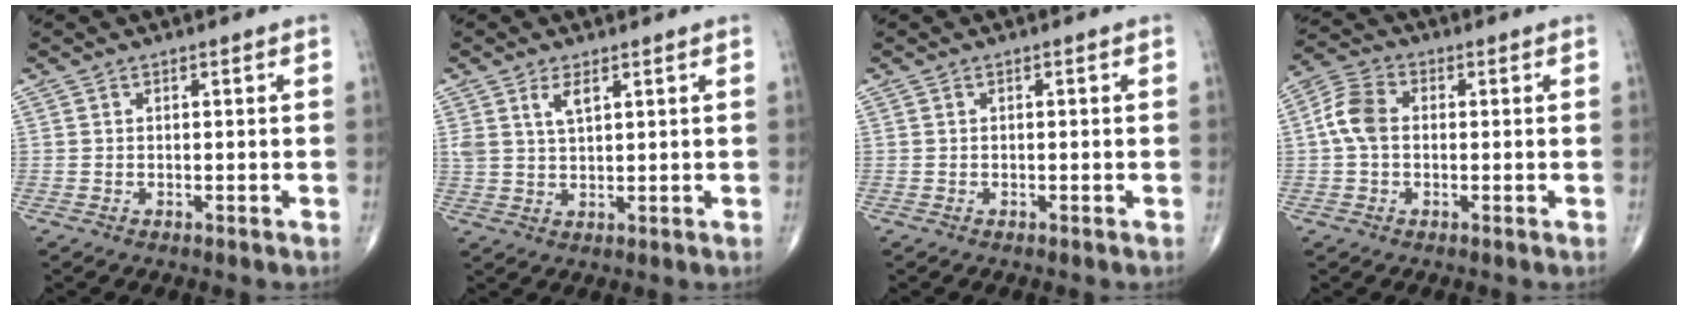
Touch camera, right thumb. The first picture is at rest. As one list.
[{"total": 3.7, "force": [2.0, 1.5, 2.8], "torque": [-0.052, -0.008, 0.043]}, {"total": 0.6, "force": [0.1, 0.2, 0.6], "torque": [-0.012, 0.000, 0.002]}, {"total": 6.5, "force": [0.1, 4.4, 4.7], "torque": [-0.098, 0.021, -0.007]}]